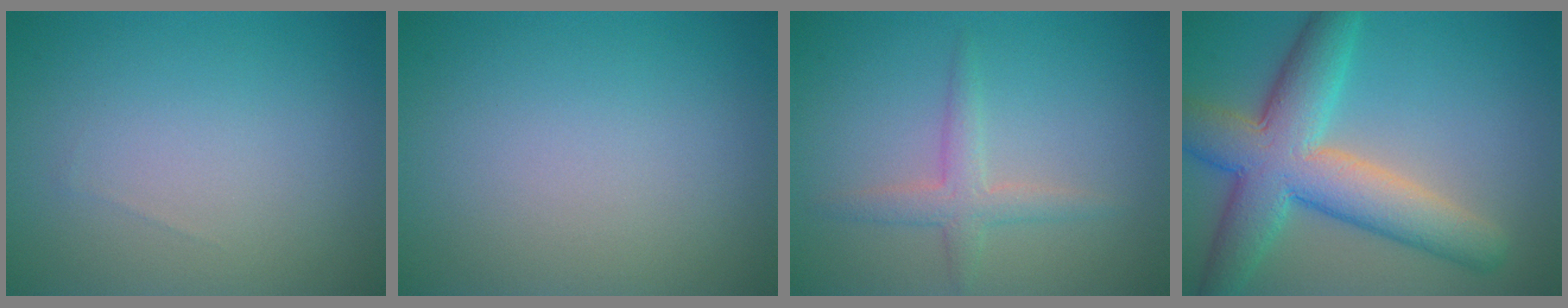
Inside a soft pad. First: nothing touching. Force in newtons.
{"total": 0.0}
{"total": 2.3, "press": 2.3, "slide": 0.1}
{"total": 9.0, "press": 9.0, "slide": 0.4}